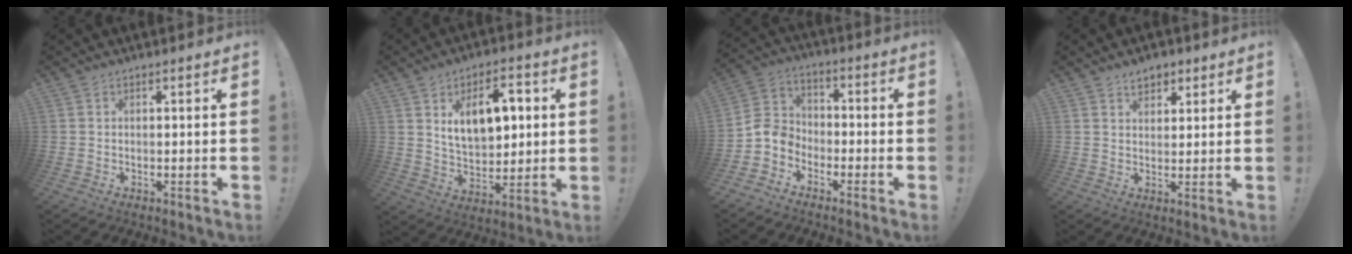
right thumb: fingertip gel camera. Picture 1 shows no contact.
{"total": 13.8, "force": [4.9, 7.9, 10.3], "torque": [-0.153, -0.003, 0.087]}
{"total": 8.4, "force": [-5.6, 5.6, 2.8], "torque": [-0.061, 0.035, -0.105]}
{"total": 4.7, "force": [3.0, 3.1, 1.6], "torque": [-0.016, -0.011, 0.053]}